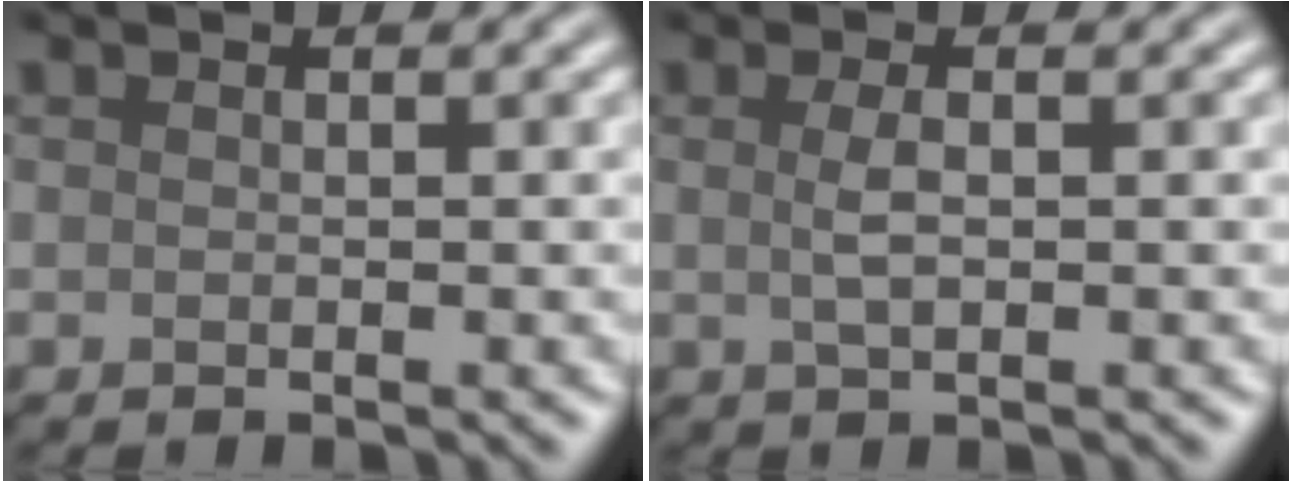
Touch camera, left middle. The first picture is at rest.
{"total": 1.5, "force": [0.0, 0.4, 1.4], "torque": [-0.031, 0.001, 0.003]}